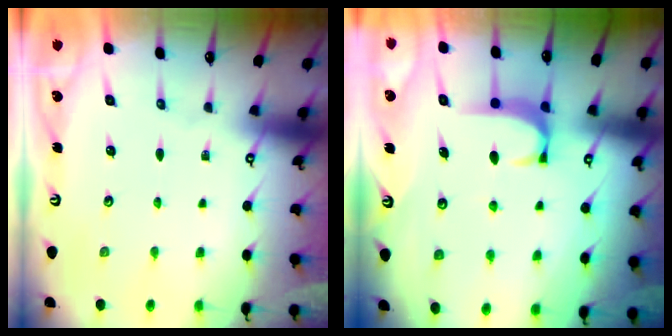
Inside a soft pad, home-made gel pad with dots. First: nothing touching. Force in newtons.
{"total": 1.6, "press": 1.6, "slide": 0.5}